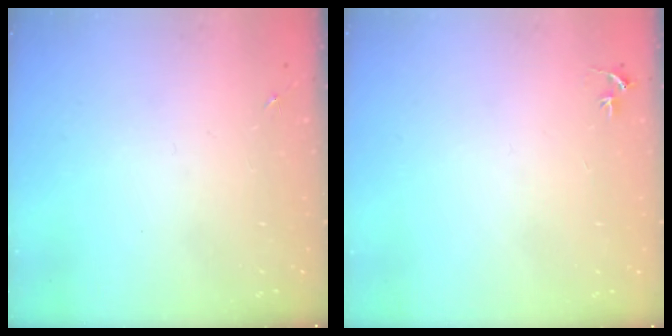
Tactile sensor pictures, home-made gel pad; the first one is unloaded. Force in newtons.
{"total": 2.9, "press": 2.9, "slide": 0.2}